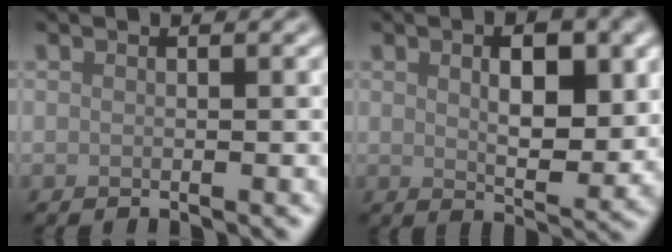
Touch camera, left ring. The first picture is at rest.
{"total": 5.5, "force": [1.2, 2.6, 4.7], "torque": [-0.068, -0.004, 0.024]}